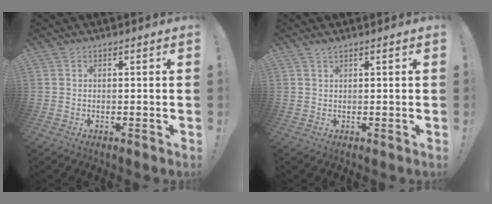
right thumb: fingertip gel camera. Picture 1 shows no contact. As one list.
[{"total": 1.1, "force": [0.9, 0.1, 0.7], "torque": [-0.008, -0.004, 0.015]}]